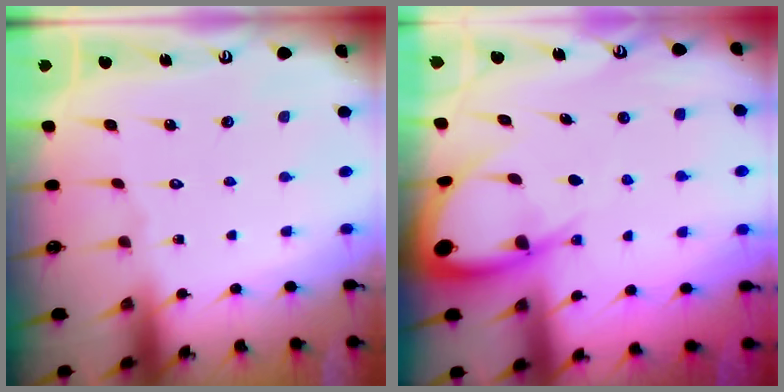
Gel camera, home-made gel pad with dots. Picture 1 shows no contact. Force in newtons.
{"total": 8.4, "press": 8.4, "slide": 0.8}